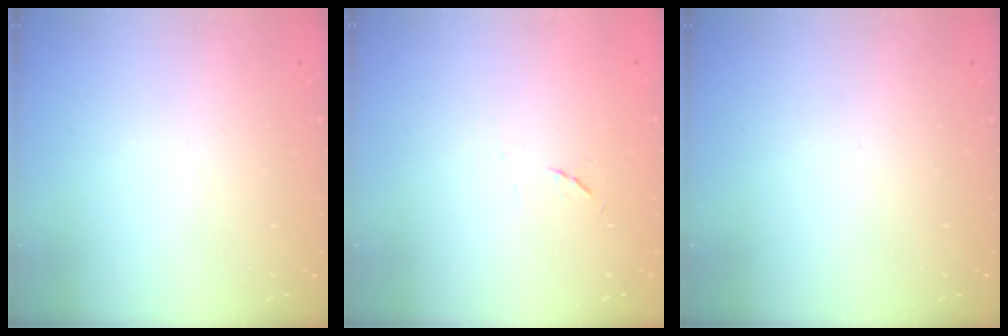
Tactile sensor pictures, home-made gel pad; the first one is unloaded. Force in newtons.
{"total": 3.6, "press": 3.6, "slide": 0.6}
{"total": 0.0}